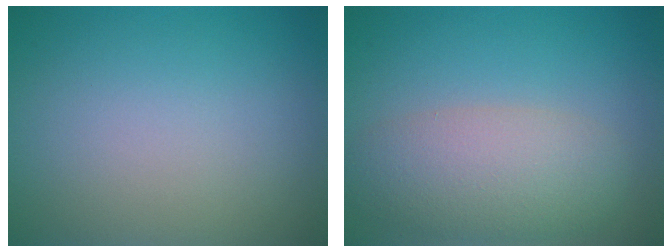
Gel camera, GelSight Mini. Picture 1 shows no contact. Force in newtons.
{"total": 5.3, "press": 5.3, "slide": 0.2}